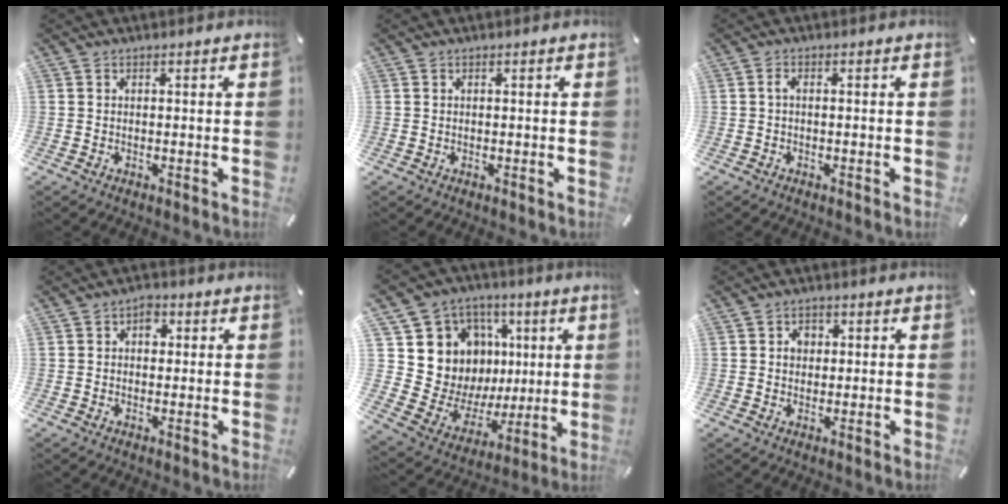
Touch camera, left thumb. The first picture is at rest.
{"total": 0.0}
{"total": 1.3, "force": [-0.3, 0.4, 1.2], "torque": [-0.022, 0.005, -0.007]}
{"total": 3.0, "force": [0.6, 2.2, 2.0], "torque": [-0.016, 0.000, 0.003]}
{"total": 14.3, "force": [4.5, 13.3, 2.6], "torque": [-0.039, -0.051, 0.119]}
{"total": 2.6, "force": [0.2, 2.3, 1.1], "torque": [-0.009, 0.002, -0.005]}